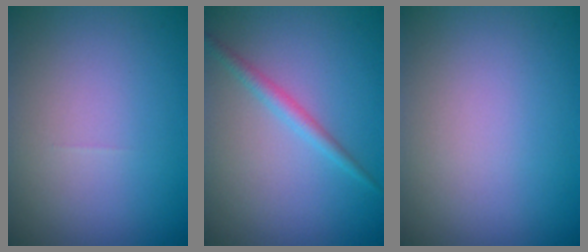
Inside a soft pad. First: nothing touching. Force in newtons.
{"total": 1.7, "press": 1.7, "slide": 0.1}
{"total": 0.0}